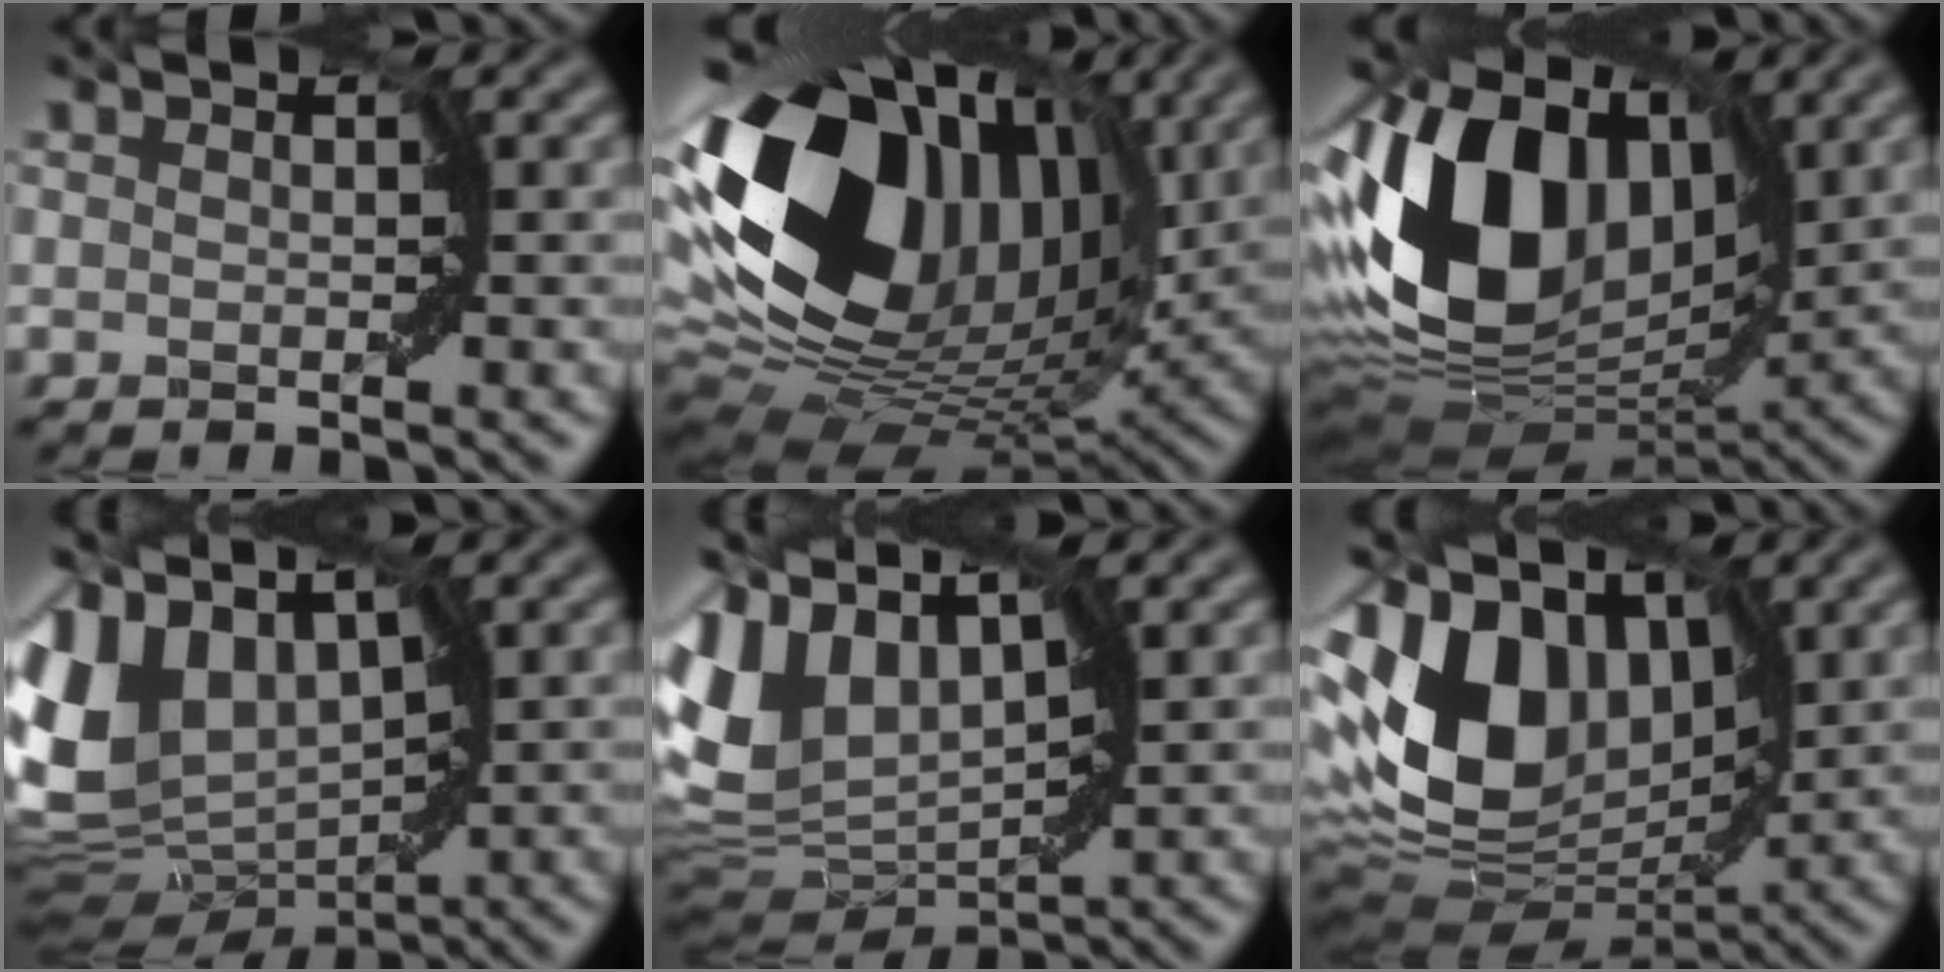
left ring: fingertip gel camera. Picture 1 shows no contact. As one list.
[{"total": 18.2, "force": [4.4, 11.9, 13.1], "torque": [-0.281, 0.020, 0.077]}, {"total": 14.6, "force": [1.5, 9.5, 11.0], "torque": [-0.241, 0.018, 0.022]}, {"total": 7.7, "force": [2.5, 5.2, 5.1], "torque": [-0.150, 0.006, 0.058]}, {"total": 7.7, "force": [3.4, 4.7, 5.0], "torque": [-0.142, 0.012, 0.071]}, {"total": 12.0, "force": [1.9, 7.9, 8.8], "torque": [-0.198, 0.010, 0.036]}]